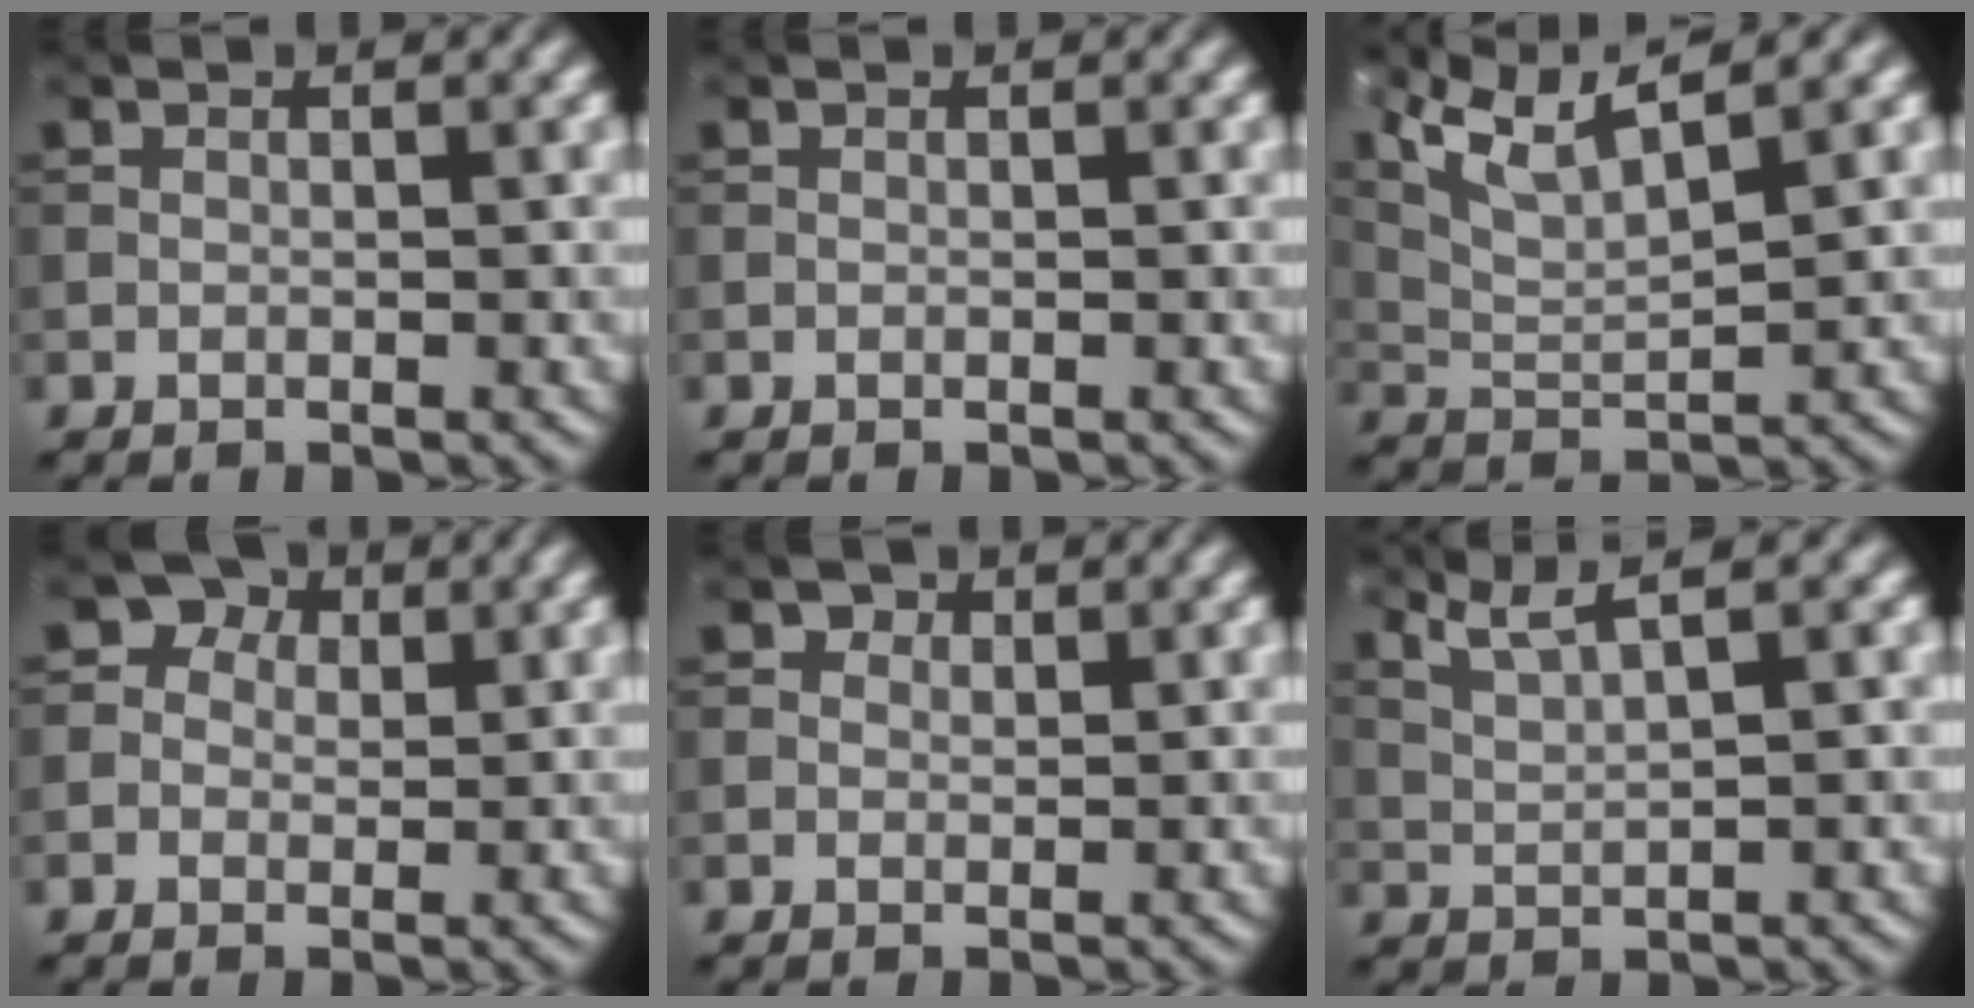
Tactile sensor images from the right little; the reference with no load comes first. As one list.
[{"total": 0.0}, {"total": 7.0, "force": [5.1, 1.3, 4.7], "torque": [-0.097, 0.015, 0.099]}, {"total": 2.6, "force": [0.8, 2.3, 1.0], "torque": [-0.011, 0.000, -0.004]}, {"total": 1.3, "force": [0.7, 1.0, 0.5], "torque": [-0.006, -0.003, 0.005]}, {"total": 3.4, "force": [2.4, 0.5, 2.4], "torque": [-0.046, 0.007, 0.053]}]